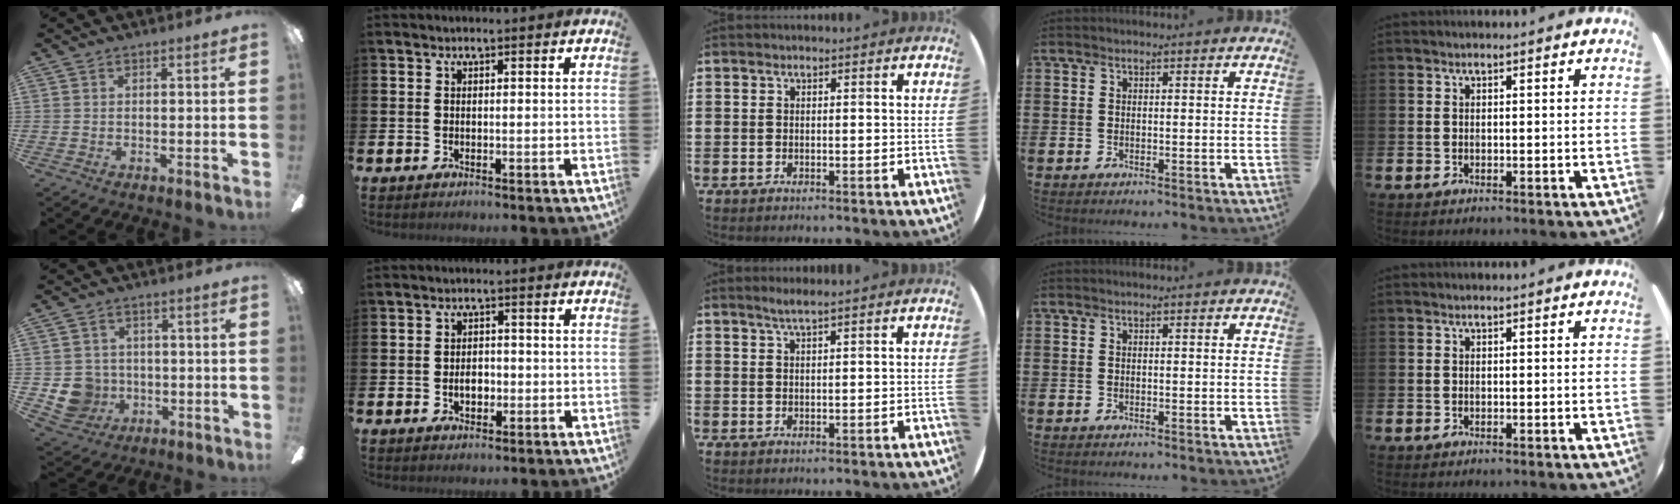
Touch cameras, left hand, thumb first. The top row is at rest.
{"thumb": {"total": 8.1, "force": [-1.3, 7.7, 2.0], "torque": [-0.074, 0.007, -0.020]}, "index": {"total": 2.8, "force": [-0.6, 1.9, 2.0], "torque": [-0.021, -0.003, -0.017]}, "middle": {"total": 1.8, "force": [1.4, -0.1, 1.1], "torque": [-0.021, 0.002, 0.024]}}